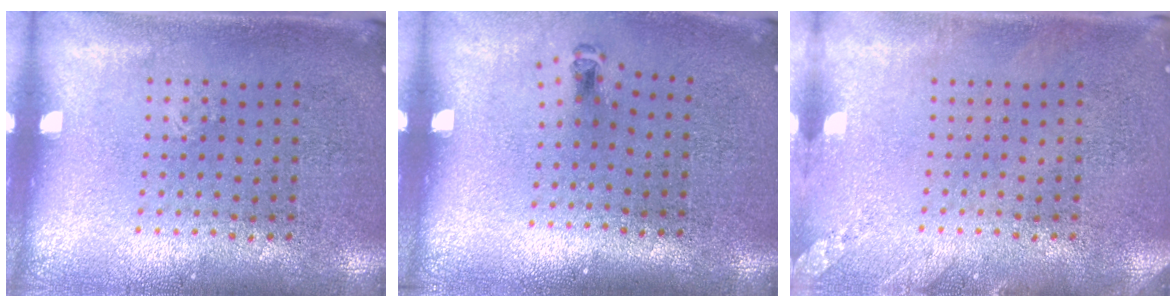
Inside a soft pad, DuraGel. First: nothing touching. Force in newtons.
{"total": 0.7, "press": 0.3, "slide": 0.6}
{"total": 1.3, "press": 1.3, "slide": 0.2}